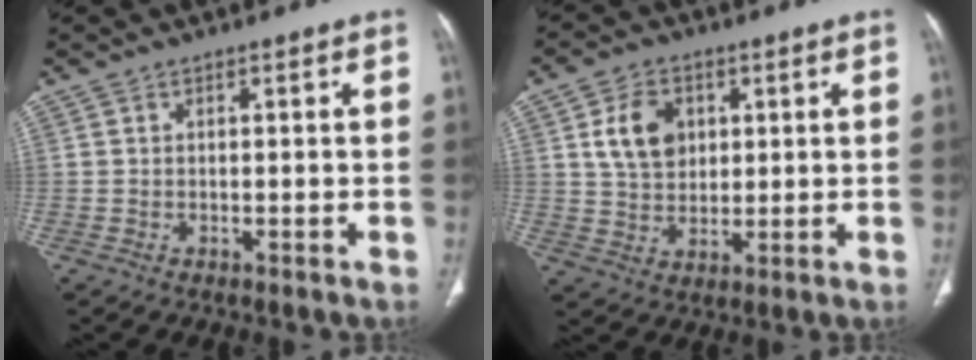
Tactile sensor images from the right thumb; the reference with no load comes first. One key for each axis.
{"total": 9.0, "fx": 2.7, "fy": 6.7, "fz": 5.3, "tx": -0.072, "ty": -0.008, "tz": 0.051}